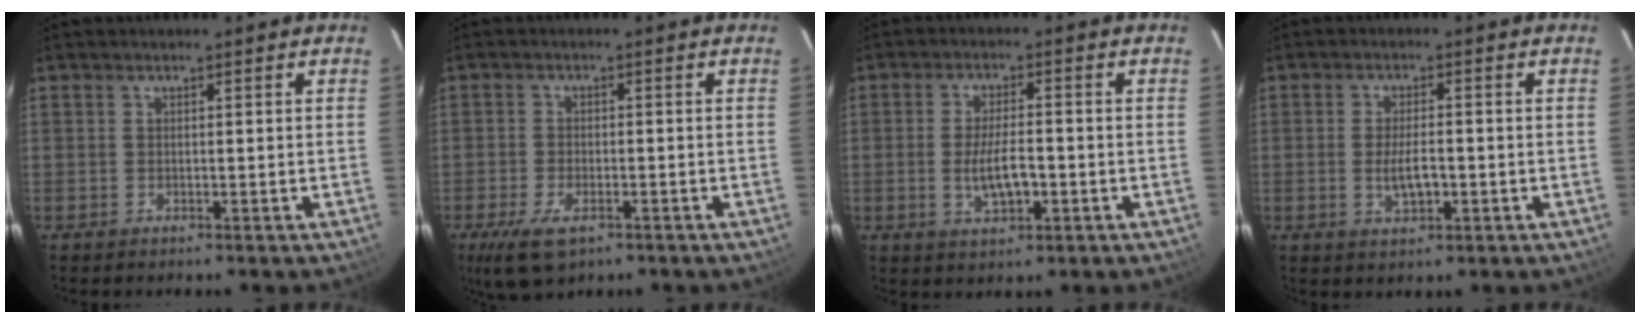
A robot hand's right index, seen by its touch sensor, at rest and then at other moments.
{"total": 7.7, "force": [-4.3, 3.6, 5.2], "torque": [-0.125, -0.023, -0.078]}
{"total": 6.4, "force": [-1.6, 2.3, 5.8], "torque": [-0.113, -0.004, -0.024]}
{"total": 4.7, "force": [-1.1, 1.8, 4.2], "torque": [-0.082, -0.004, -0.015]}